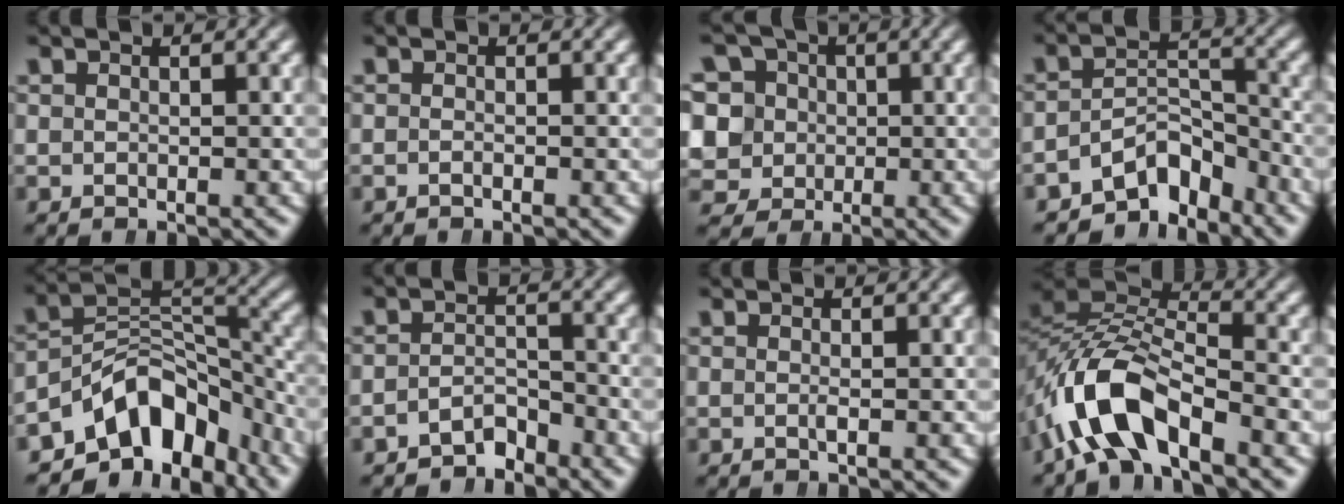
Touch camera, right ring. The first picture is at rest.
{"total": 0.7, "force": [-0.6, 0.1, 0.3], "torque": [-0.002, 0.002, -0.014]}
{"total": 13.3, "force": [-0.2, 12.5, 4.6], "torque": [-0.127, -0.042, -0.004]}
{"total": 8.4, "force": [-5.6, 4.8, 4.0], "torque": [-0.053, -0.031, -0.079]}
{"total": 13.9, "force": [-6.7, 8.6, 8.6], "torque": [-0.134, -0.035, -0.088]}
{"total": 3.7, "force": [-3.2, 1.4, 1.1], "torque": [0.006, -0.008, -0.054]}
{"total": 0.8, "force": [-0.4, 0.0, 0.7], "torque": [-0.010, 0.001, -0.006]}
{"total": 8.7, "force": [-2.0, 5.5, 6.5], "torque": [-0.139, -0.020, -0.031]}